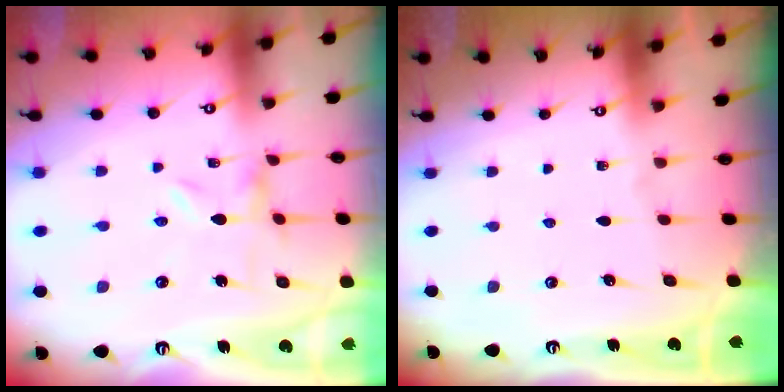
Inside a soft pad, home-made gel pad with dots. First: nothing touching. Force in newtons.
{"total": 0.0}